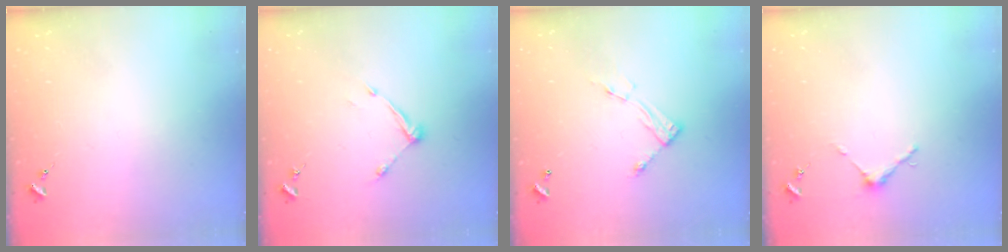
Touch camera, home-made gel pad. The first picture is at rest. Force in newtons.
{"total": 7.3, "press": 7.3, "slide": 0.5}
{"total": 7.5, "press": 7.5, "slide": 0.3}
{"total": 3.7, "press": 3.7, "slide": 0.3}